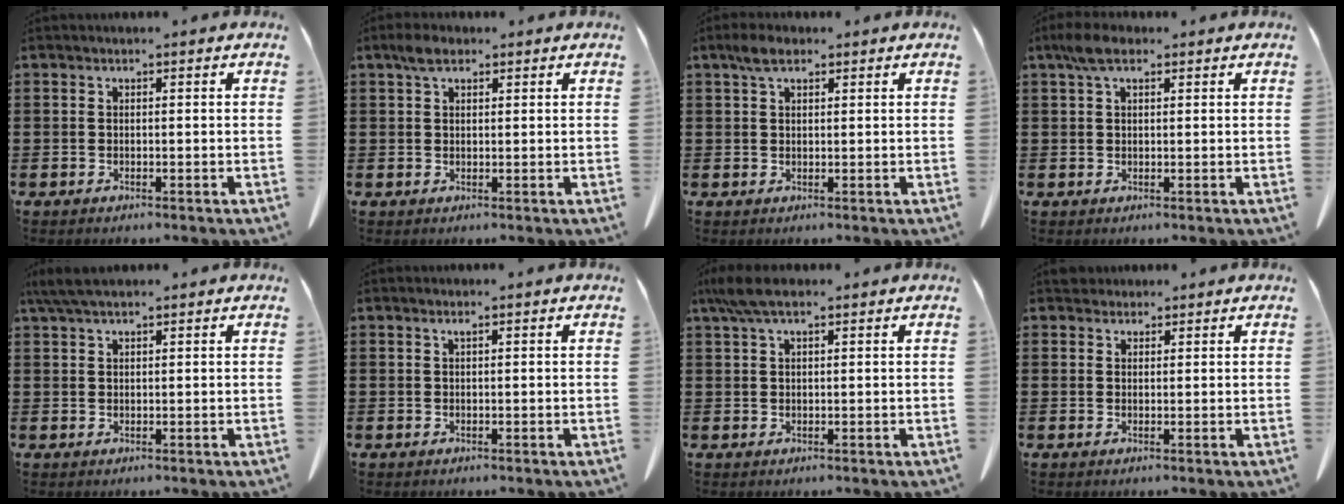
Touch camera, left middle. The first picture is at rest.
{"total": 3.0, "force": [1.8, 1.5, 1.9], "torque": [-0.044, 0.006, 0.032]}
{"total": 3.1, "force": [1.9, 1.4, 2.1], "torque": [-0.047, 0.006, 0.034]}
{"total": 3.7, "force": [2.0, 1.6, 2.6], "torque": [-0.059, 0.007, 0.037]}
{"total": 3.7, "force": [2.6, 0.7, 2.4], "torque": [-0.054, -0.001, 0.051]}
{"total": 0.5, "force": [0.3, 0.0, 0.4], "torque": [-0.009, -0.001, 0.007]}
{"total": 4.3, "force": [2.5, 1.0, 3.3], "torque": [-0.070, 0.002, 0.048]}
{"total": 1.9, "force": [1.7, 0.9, 0.2], "torque": [-0.002, 0.000, 0.033]}